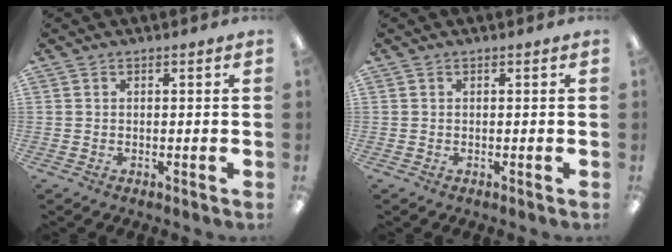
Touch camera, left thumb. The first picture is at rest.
{"total": 0.0}